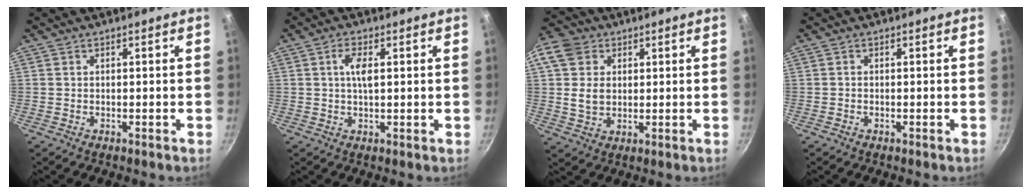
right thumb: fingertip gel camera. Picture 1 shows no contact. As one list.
[{"total": 4.0, "force": [0.9, 1.6, 3.6], "torque": [-0.067, 0.005, 0.016]}, {"total": 10.6, "force": [2.4, 8.5, 5.7], "torque": [-0.094, -0.001, 0.038]}, {"total": 0.0}]